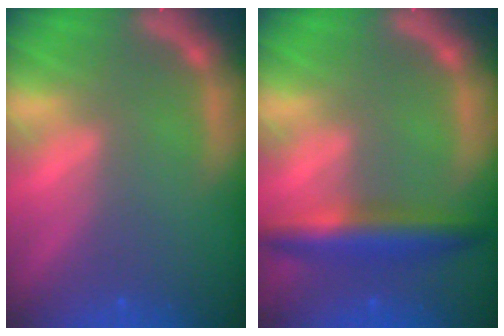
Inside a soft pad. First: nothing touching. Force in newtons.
{"total": 5.0}